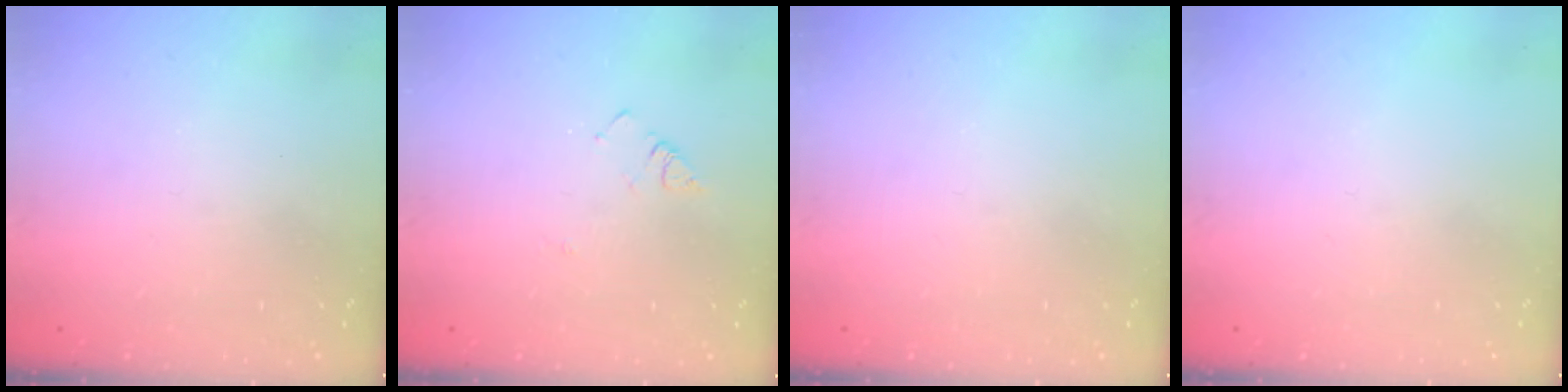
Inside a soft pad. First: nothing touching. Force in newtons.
{"total": 3.1, "press": 3.1, "slide": 0.5}
{"total": 0.0}
{"total": 0.0}